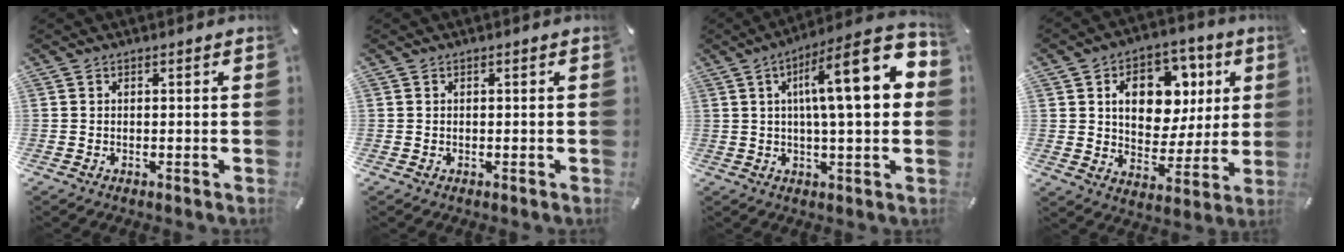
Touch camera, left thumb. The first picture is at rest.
{"total": 0.0}
{"total": 20.6, "force": [5.4, 4.9, 19.2], "torque": [-0.288, -0.026, 0.069]}
{"total": 15.0, "force": [5.0, 11.3, 8.6], "torque": [-0.126, -0.014, 0.092]}